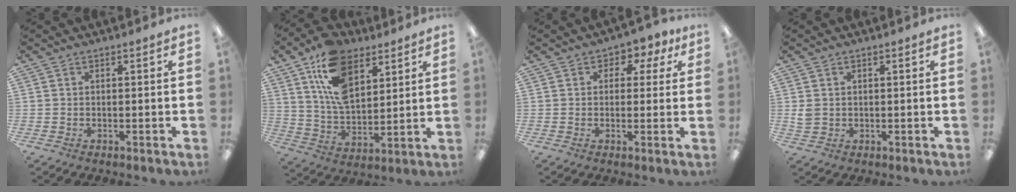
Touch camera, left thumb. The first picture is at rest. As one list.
[{"total": 16.1, "force": [8.8, 9.4, 9.7], "torque": [-0.181, -0.022, 0.162]}, {"total": 3.8, "force": [1.3, 3.0, 2.0], "torque": [-0.021, 0.001, 0.019]}, {"total": 2.5, "force": [0.6, 2.1, 1.1], "torque": [-0.022, 0.004, 0.012]}]